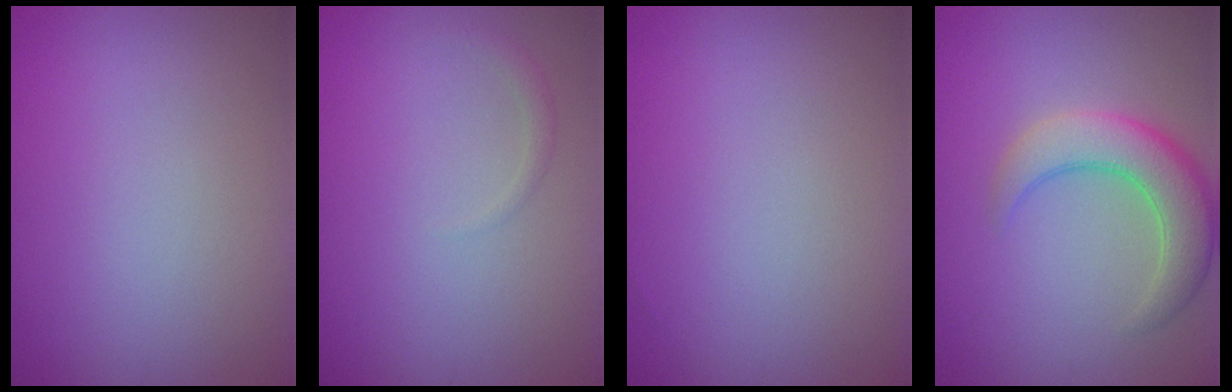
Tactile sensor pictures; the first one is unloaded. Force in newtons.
{"total": 0.8, "press": 0.8, "slide": 0.0}
{"total": 0.0}
{"total": 5.6, "press": 5.5, "slide": 0.4}